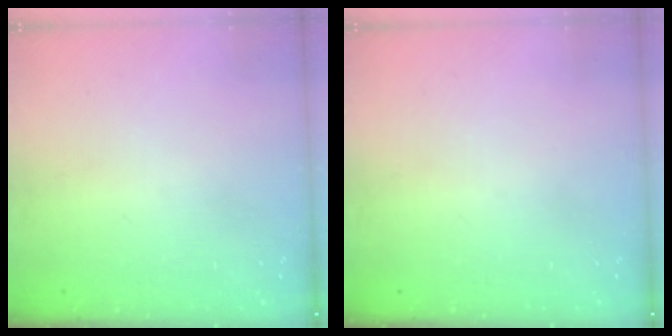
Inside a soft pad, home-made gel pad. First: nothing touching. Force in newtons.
{"total": 0.0}